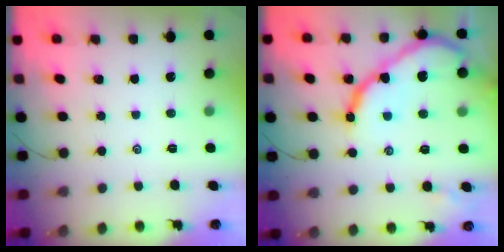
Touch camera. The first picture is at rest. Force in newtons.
{"total": 15.8, "press": 15.7, "slide": 1.4}